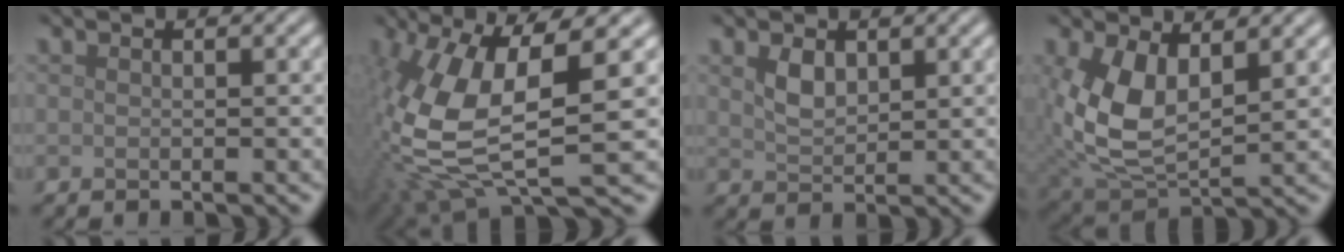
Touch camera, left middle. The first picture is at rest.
{"total": 11.4, "force": [0.7, 4.7, 10.3], "torque": [-0.241, -0.023, 0.018]}
{"total": 2.1, "force": [1.1, 1.2, 1.3], "torque": [-0.029, -0.002, 0.026]}
{"total": 7.4, "force": [1.4, 4.2, 5.9], "torque": [-0.145, -0.006, 0.031]}